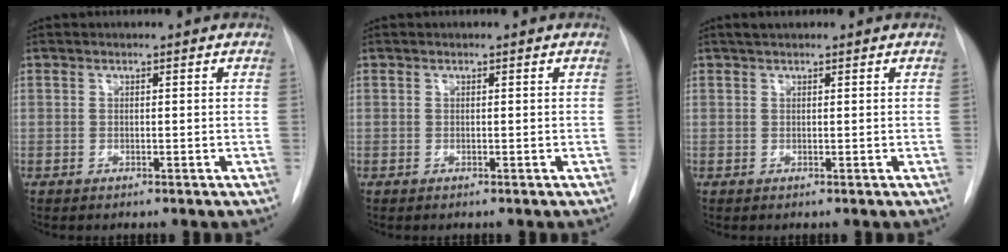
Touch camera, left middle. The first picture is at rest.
{"total": 0.0}
{"total": 1.6, "force": [1.3, 0.4, 0.8], "torque": [-0.017, 0.012, 0.023]}